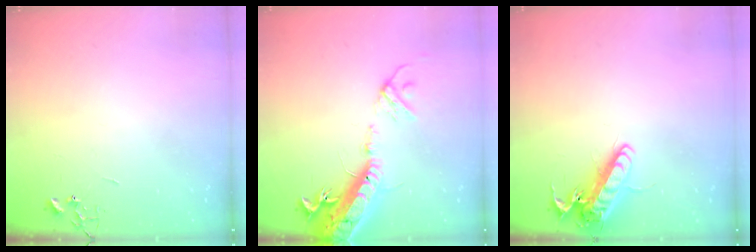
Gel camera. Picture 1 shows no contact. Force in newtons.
{"total": 20.7, "press": 20.1, "slide": 4.8}
{"total": 14.6, "press": 14.4, "slide": 2.4}